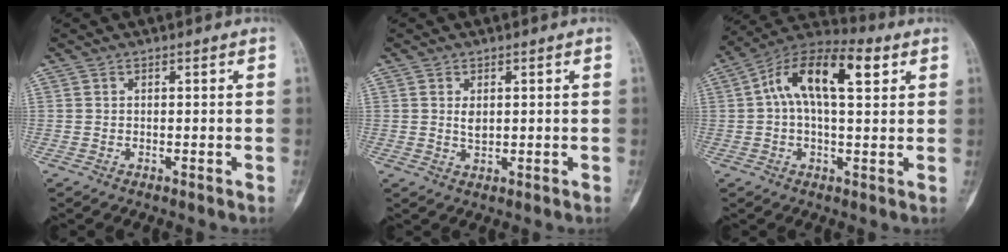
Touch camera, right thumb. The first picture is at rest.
{"total": 2.0, "force": [0.5, 1.1, 1.6], "torque": [-0.023, -0.007, 0.012]}
{"total": 14.8, "force": [4.2, 6.8, 12.4], "torque": [-0.206, 0.032, 0.063]}